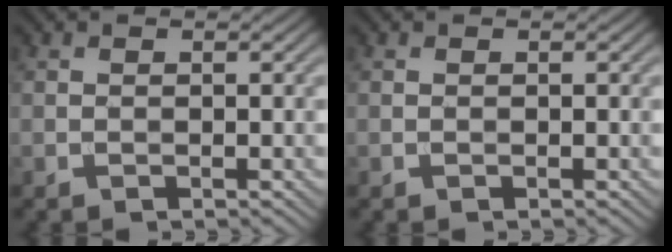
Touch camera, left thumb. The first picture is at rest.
{"total": 0.0}